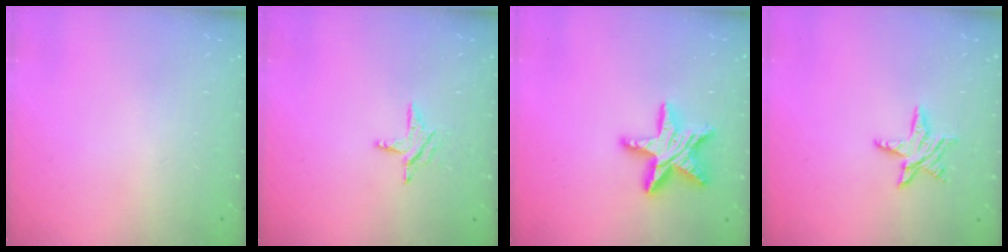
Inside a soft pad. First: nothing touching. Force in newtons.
{"total": 6.5, "press": 6.5, "slide": 0.4}
{"total": 14.8, "press": 14.8, "slide": 1.3}
{"total": 8.0, "press": 8.0, "slide": 0.5}